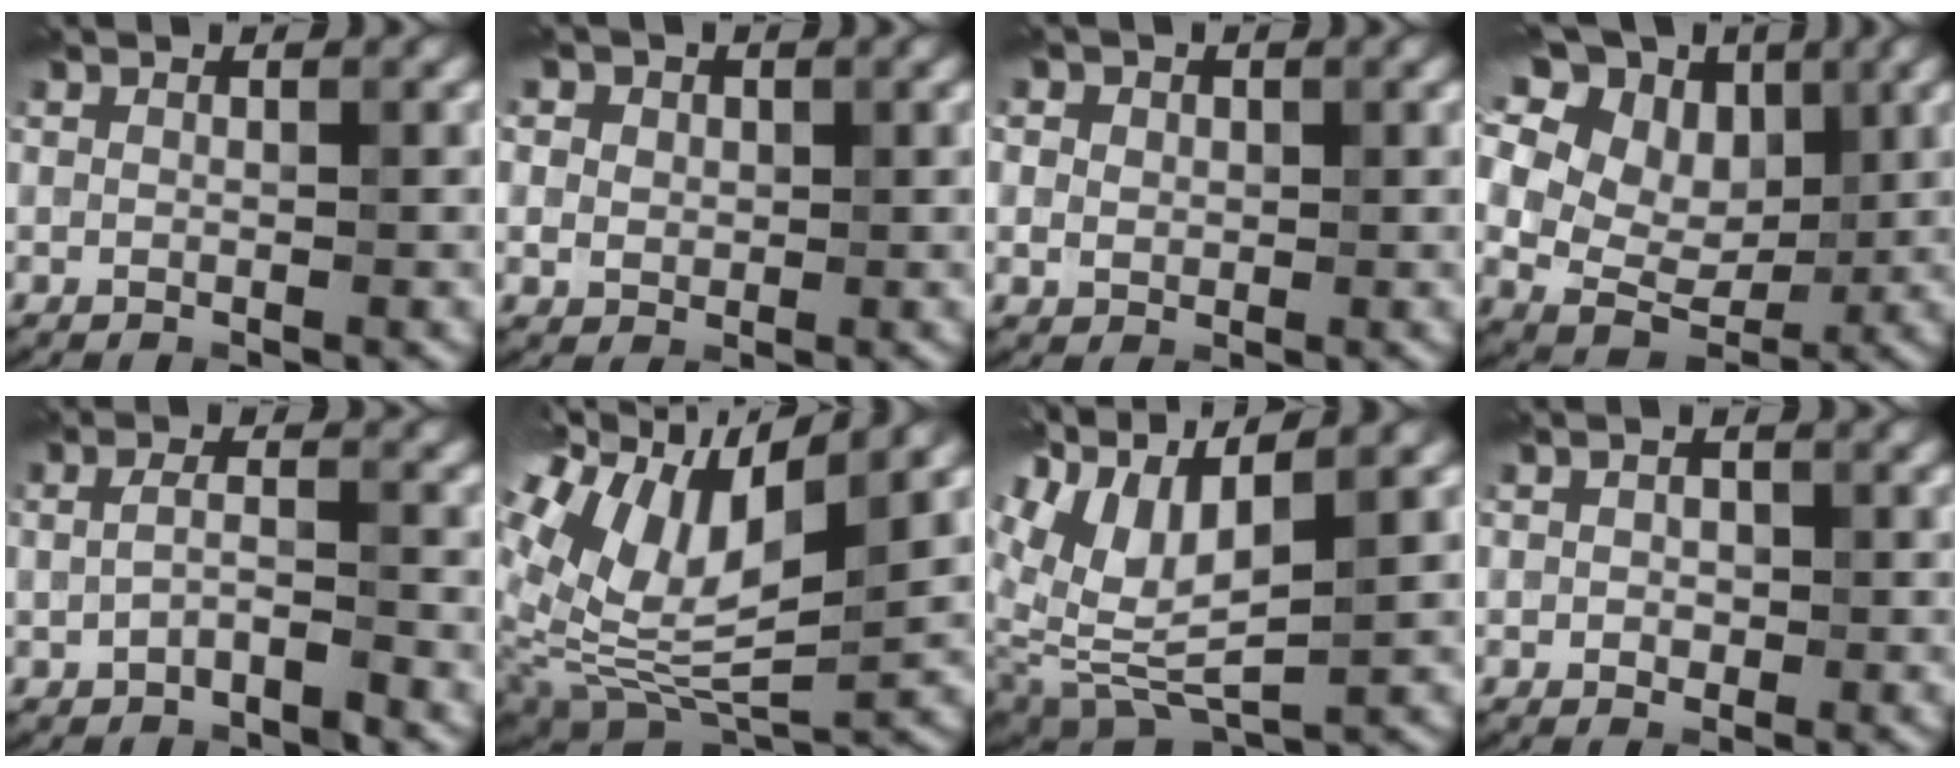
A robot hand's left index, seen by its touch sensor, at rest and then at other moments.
{"total": 7.0, "force": [3.4, 5.2, 3.3], "torque": [-0.063, 0.031, 0.023]}
{"total": 5.4, "force": [2.6, 4.0, 2.5], "torque": [-0.049, 0.027, 0.015]}
{"total": 18.1, "force": [7.8, 12.3, 10.8], "torque": [-0.229, 0.064, 0.126]}
{"total": 2.0, "force": [-0.8, 0.5, 1.8], "torque": [-0.045, 0.010, -0.019]}
{"total": 10.8, "force": [4.3, 4.1, 9.0], "torque": [-0.192, 0.012, 0.076]}
{"total": 8.1, "force": [4.1, 2.7, 6.4], "torque": [-0.156, 0.006, 0.081]}
{"total": 1.4, "force": [0.1, 1.1, 0.9], "torque": [-0.006, 0.004, -0.009]}